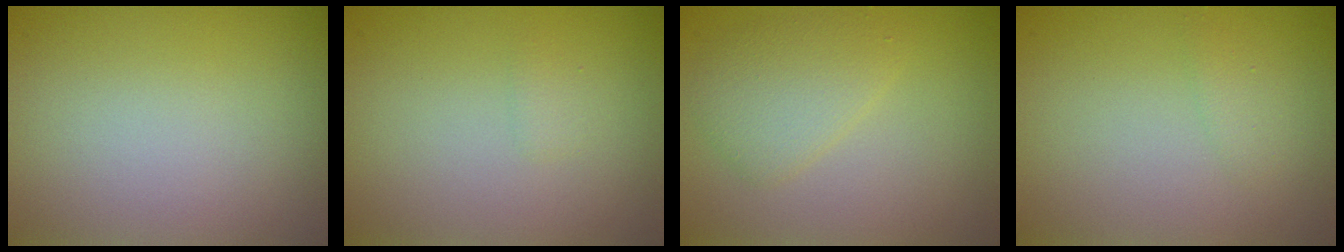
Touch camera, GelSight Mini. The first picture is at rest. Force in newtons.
{"total": 0.7, "press": 0.7, "slide": 0.1}
{"total": 2.7, "press": 2.7, "slide": 0.2}
{"total": 0.9, "press": 0.9, "slide": 0.1}